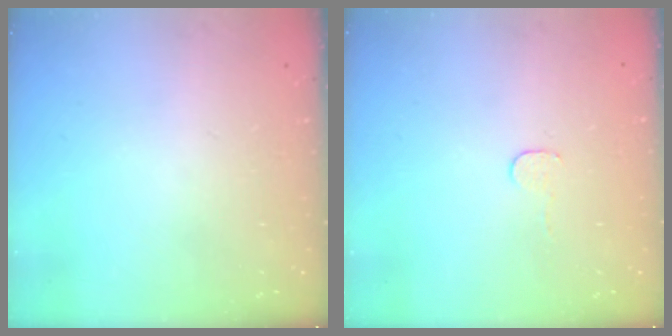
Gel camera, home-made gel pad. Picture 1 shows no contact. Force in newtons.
{"total": 2.7, "press": 2.7, "slide": 0.2}